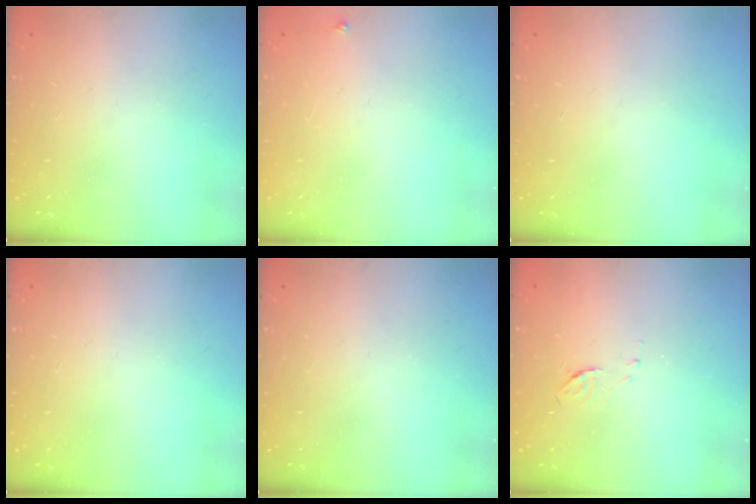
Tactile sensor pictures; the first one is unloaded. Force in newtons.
{"total": 2.7, "press": 2.7, "slide": 0.3}
{"total": 0.0}
{"total": 0.0}
{"total": 0.0}
{"total": 4.1, "press": 4.1, "slide": 0.2}